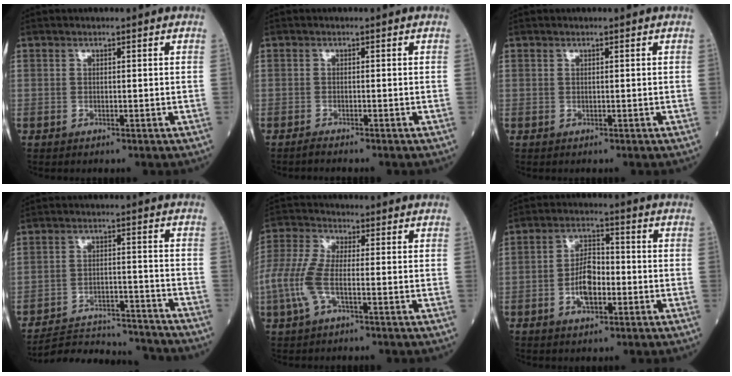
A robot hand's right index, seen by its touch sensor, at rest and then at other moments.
{"total": 1.2, "force": [-1.1, -0.2, 0.4], "torque": [-0.014, -0.003, -0.018]}
{"total": 0.0}
{"total": 16.0, "force": [-15.6, 1.4, 3.4], "torque": [-0.055, 0.000, -0.219]}
{"total": 7.1, "force": [-2.0, 1.9, 6.6], "torque": [-0.175, 0.003, -0.049]}
{"total": 6.1, "force": [-1.8, 2.9, 5.1], "torque": [-0.101, 0.011, -0.033]}